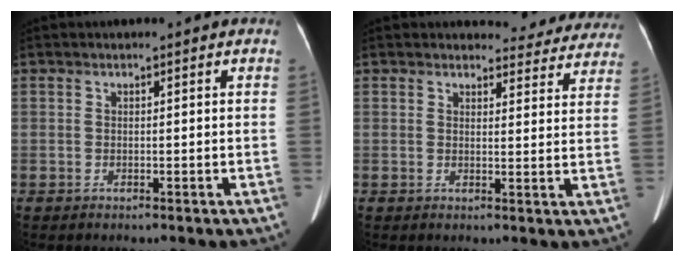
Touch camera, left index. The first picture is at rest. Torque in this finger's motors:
{"motor_torque": [0.65, -0.77, 0.00, -0.02]}